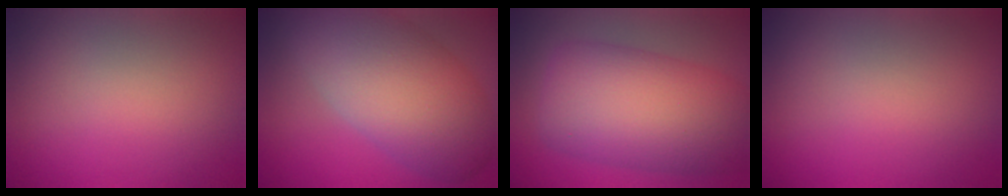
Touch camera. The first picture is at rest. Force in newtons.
{"total": 10.1, "press": 10.0, "slide": 0.9}
{"total": 10.3, "press": 10.3, "slide": 0.4}
{"total": 0.0}